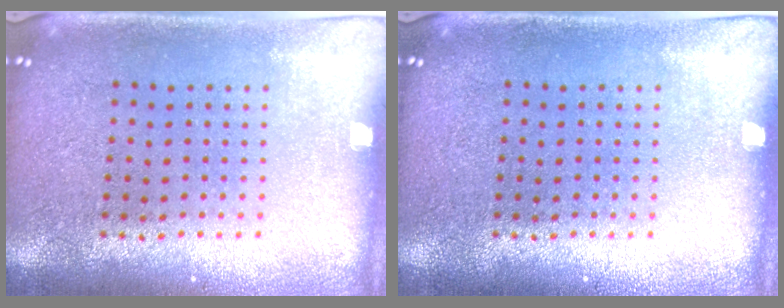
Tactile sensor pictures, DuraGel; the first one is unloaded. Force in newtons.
{"total": 0.0}